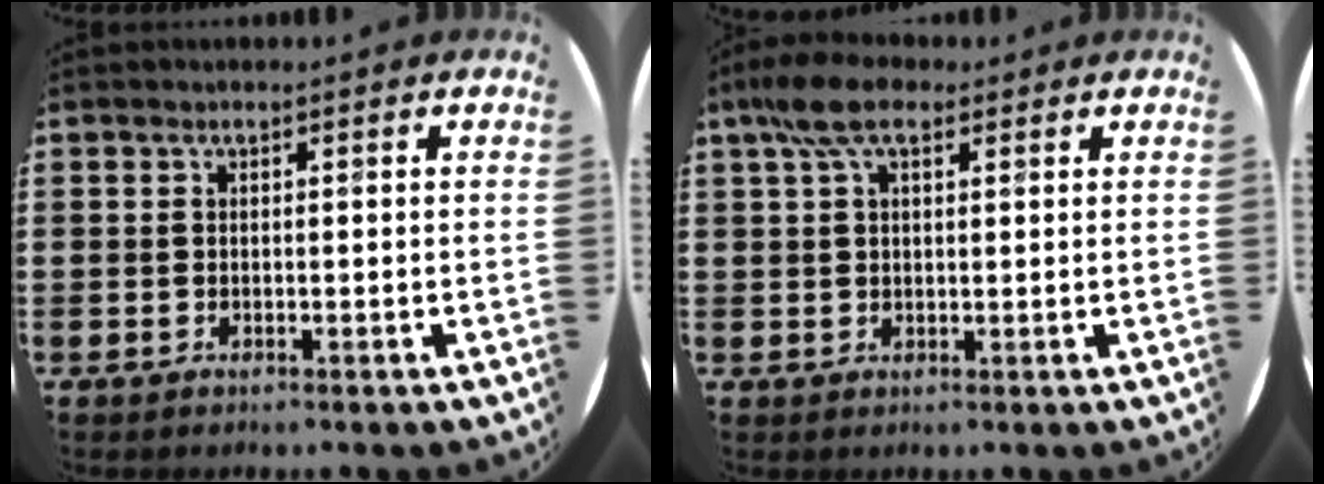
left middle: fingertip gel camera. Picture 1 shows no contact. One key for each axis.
{"total": 6.2, "fx": 3.7, "fy": 3.0, "fz": 4.0, "tx": -0.088, "ty": 0.010, "tz": 0.069}